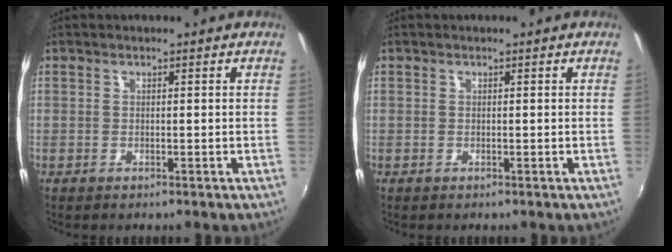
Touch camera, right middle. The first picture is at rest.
{"total": 0.0}